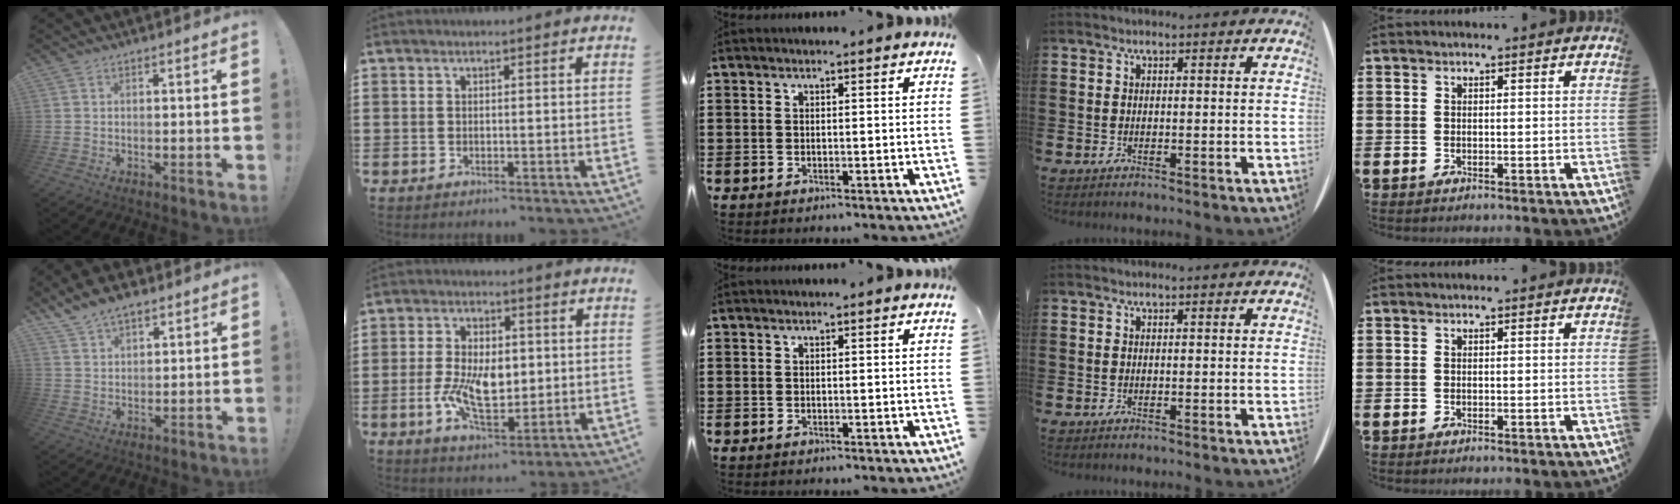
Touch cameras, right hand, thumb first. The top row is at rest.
{"thumb": {"total": 6.9, "force": [5.4, 3.1, 2.9], "torque": [-0.045, -0.029, 0.101]}, "index": {"total": 9.2, "force": [-0.5, 5.2, 7.6], "torque": [-0.138, 0.003, -0.012]}}